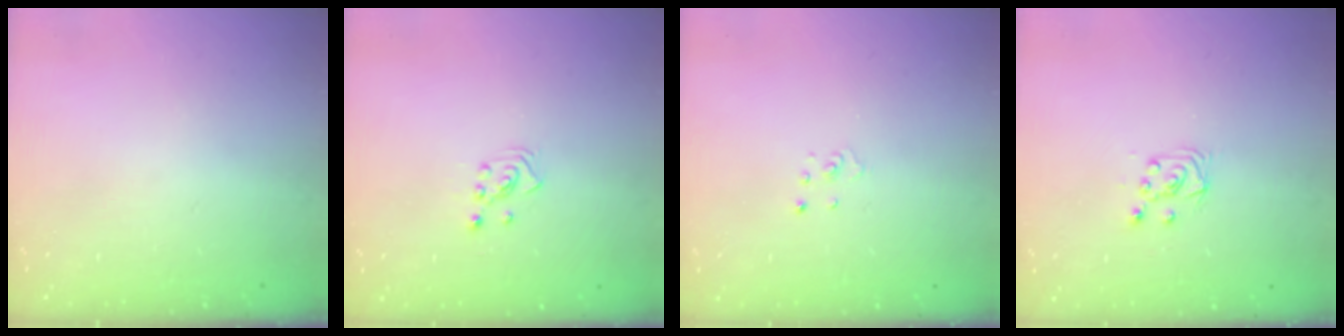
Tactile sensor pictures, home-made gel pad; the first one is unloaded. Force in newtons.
{"total": 2.5, "press": 2.5, "slide": 0.4}
{"total": 0.9, "press": 0.9, "slide": 0.1}
{"total": 5.1, "press": 5.1, "slide": 0.5}